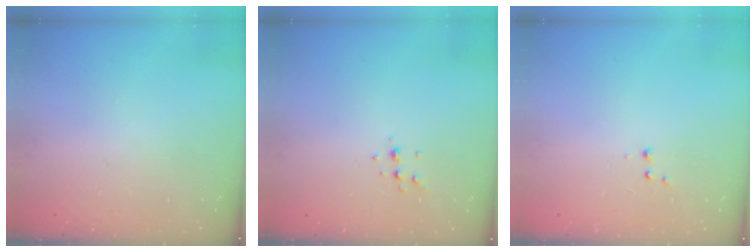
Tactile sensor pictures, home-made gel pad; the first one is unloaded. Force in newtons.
{"total": 4.3, "press": 4.2, "slide": 0.9}
{"total": 2.6, "press": 2.5, "slide": 0.6}